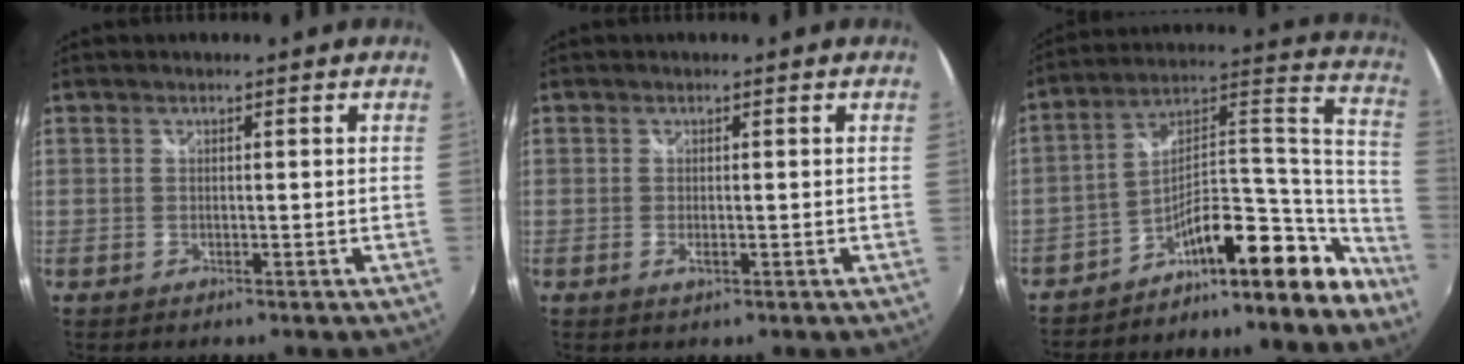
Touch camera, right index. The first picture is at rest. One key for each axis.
{"total": 1.1, "fx": -0.3, "fy": 0.4, "fz": 1.0, "tx": -0.020, "ty": -0.003, "tz": -0.006}
{"total": 18.4, "fx": -15.8, "fy": 5.5, "fz": 7.8, "tx": -0.079, "ty": 0.070, "tz": -0.245}